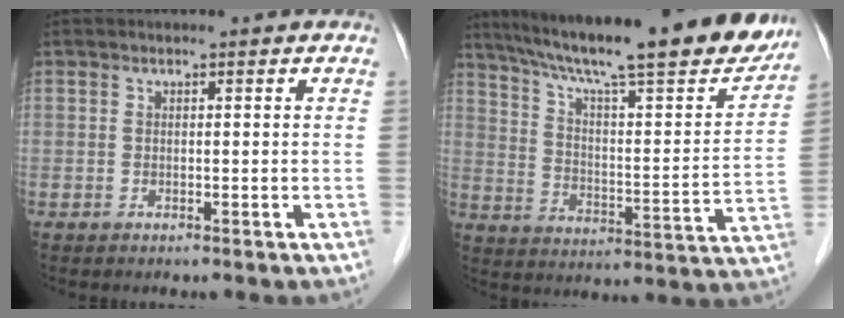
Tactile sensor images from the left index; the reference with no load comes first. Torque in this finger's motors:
{"motor_torque": [0.79, -1.35, 0.62, 0.18]}